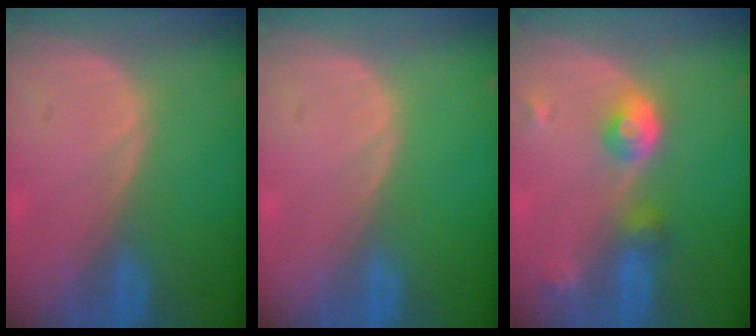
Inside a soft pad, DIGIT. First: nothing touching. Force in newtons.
{"total": 0.0}
{"total": 4.3, "press": 4.3, "slide": 0.3}